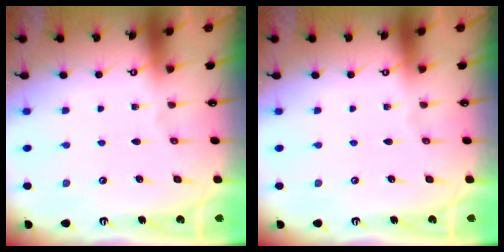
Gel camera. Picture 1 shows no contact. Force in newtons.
{"total": 0.0}